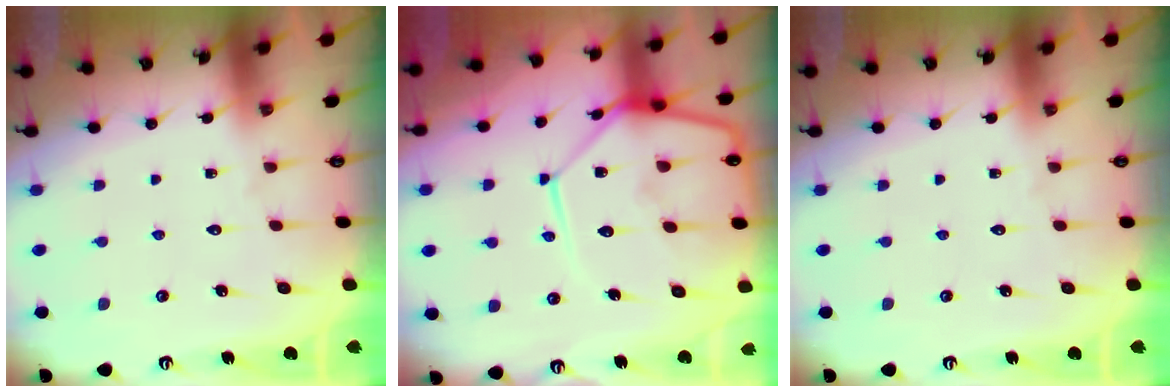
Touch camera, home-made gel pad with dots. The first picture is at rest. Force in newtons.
{"total": 17.5, "press": 17.4, "slide": 1.6}
{"total": 0.0}